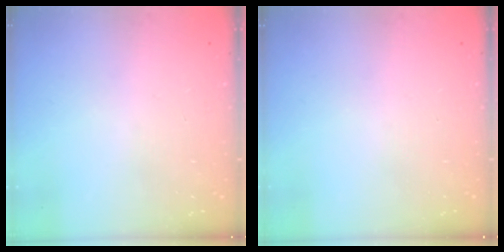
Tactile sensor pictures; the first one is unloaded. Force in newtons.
{"total": 0.0}